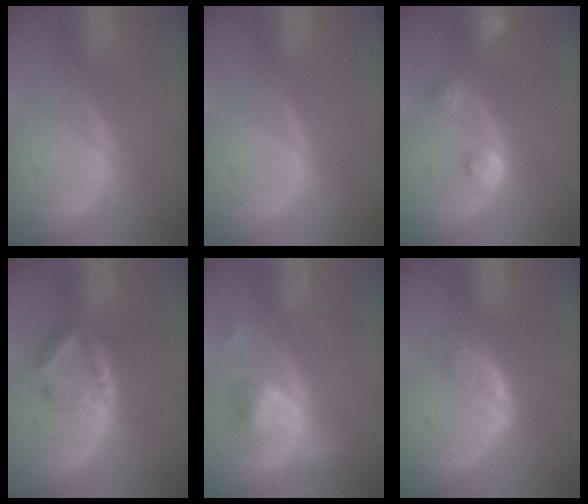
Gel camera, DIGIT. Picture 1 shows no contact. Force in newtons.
{"total": 0.0}
{"total": 2.9, "press": 2.9, "slide": 0.5}
{"total": 5.7, "press": 5.5, "slide": 1.4}
{"total": 5.8, "press": 5.2, "slide": 2.5}
{"total": 5.0, "press": 4.4, "slide": 2.4}